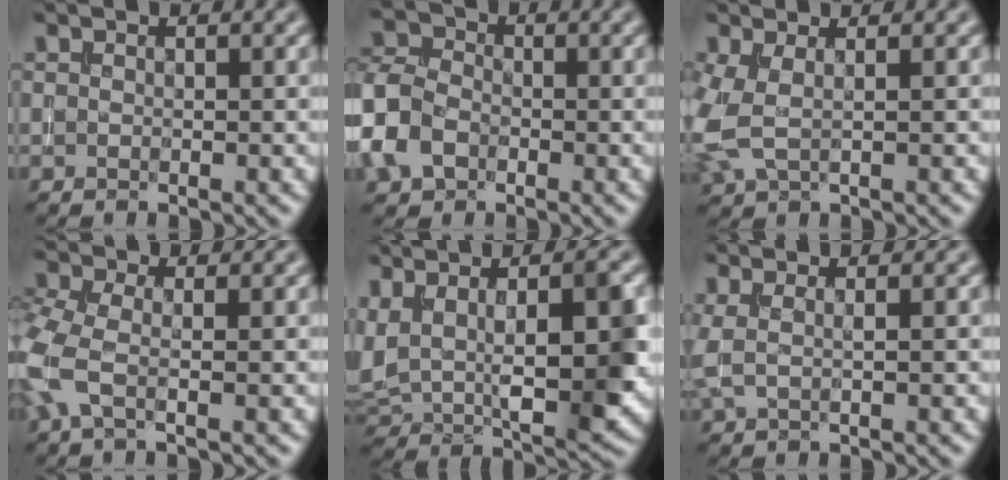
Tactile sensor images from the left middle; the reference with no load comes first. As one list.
[{"total": 5.0, "force": [-2.3, 3.6, 2.6], "torque": [-0.060, 0.005, -0.063]}, {"total": 2.8, "force": [0.1, 1.4, 2.4], "torque": [-0.075, 0.000, -0.001]}, {"total": 4.3, "force": [-1.4, 2.2, 3.5], "torque": [-0.102, 0.000, -0.042]}, {"total": 9.6, "force": [1.7, 3.7, 8.7], "torque": [-0.160, -0.001, 0.035]}, {"total": 1.5, "force": [0.6, 0.5, 1.3], "torque": [-0.021, 0.007, 0.007]}]